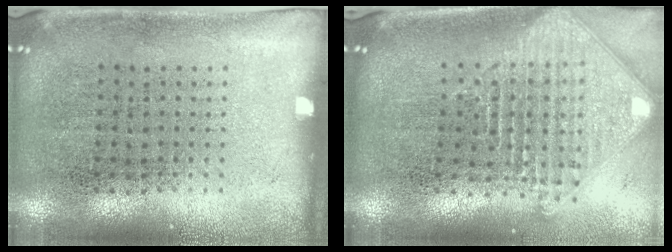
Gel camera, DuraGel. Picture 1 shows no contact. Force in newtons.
{"total": 2.5, "press": 1.8, "slide": 1.6}